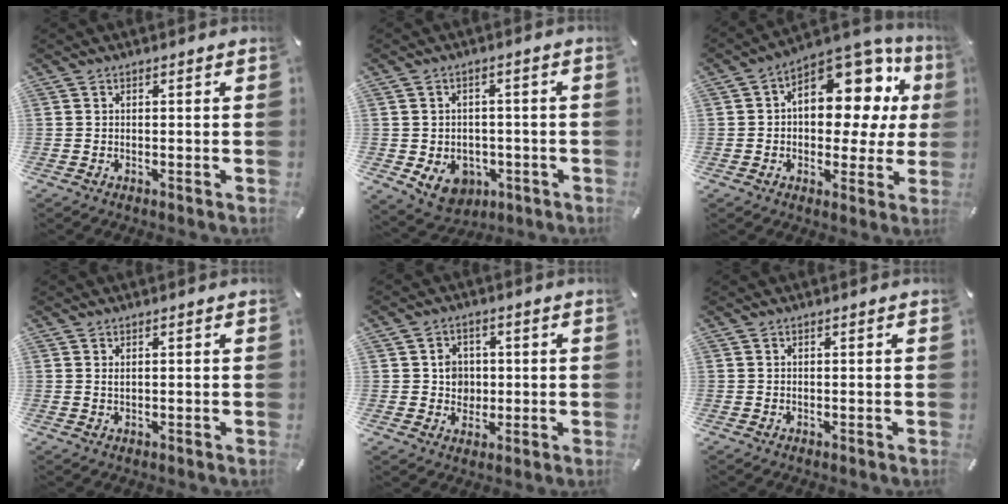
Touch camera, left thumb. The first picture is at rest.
{"total": 7.7, "force": [-2.7, 6.2, 3.6], "torque": [-0.053, 0.015, -0.050]}
{"total": 14.9, "force": [6.2, 9.1, 10.0], "torque": [-0.129, -0.057, 0.105]}
{"total": 0.9, "force": [0.3, 0.4, 0.7], "torque": [-0.015, 0.000, 0.005]}
{"total": 5.2, "force": [0.2, 5.0, 1.3], "torque": [-0.013, 0.002, -0.001]}
{"total": 0.0}